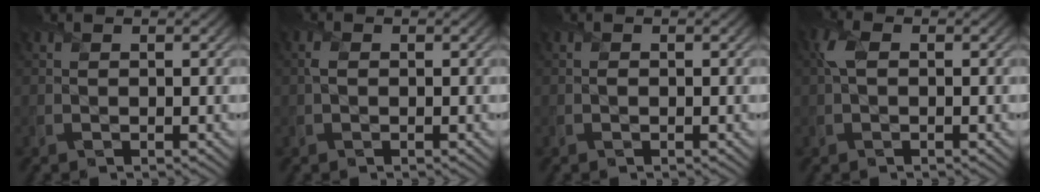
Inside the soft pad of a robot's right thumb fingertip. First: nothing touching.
{"total": 0.8, "force": [0.1, 0.5, 0.6], "torque": [-0.019, 0.003, -0.004]}
{"total": 0.0}
{"total": 2.2, "force": [0.3, 1.1, 1.8], "torque": [-0.047, 0.008, 0.000]}